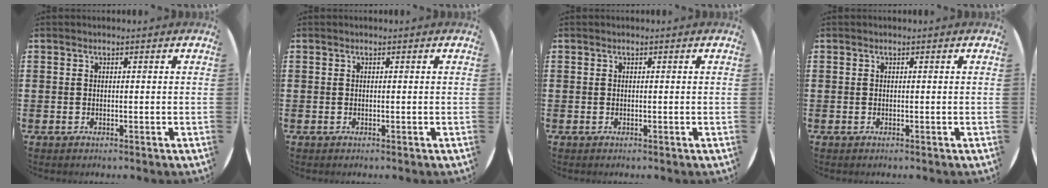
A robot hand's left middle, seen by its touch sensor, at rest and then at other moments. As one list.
[{"total": 0.0}, {"total": 0.0}, {"total": 0.0}]